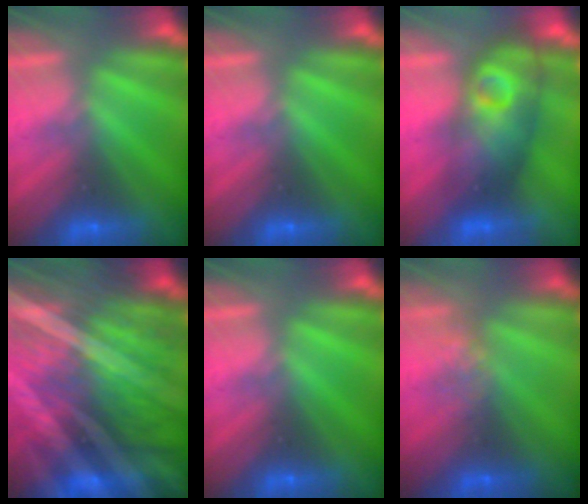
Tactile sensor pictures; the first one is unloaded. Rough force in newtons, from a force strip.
{"total": 0.0}
{"total": 3.8}
{"total": 7.1}
{"total": 0.0}
{"total": 3.9}